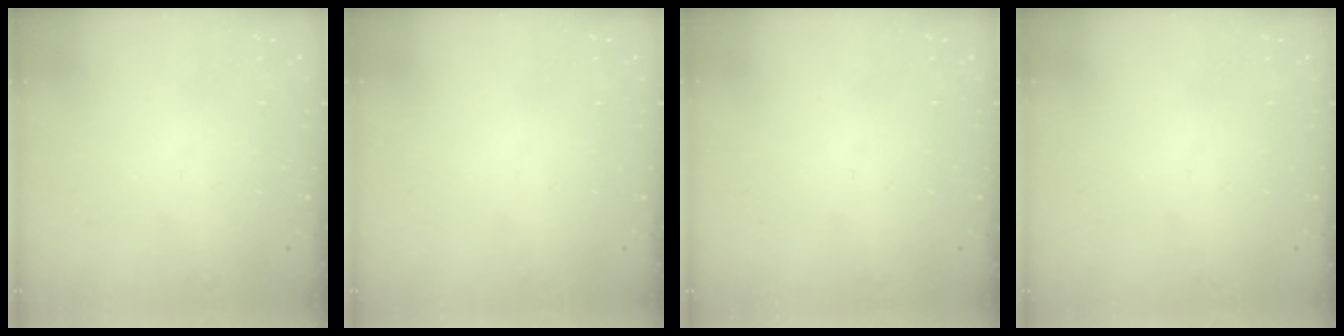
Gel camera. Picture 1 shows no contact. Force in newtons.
{"total": 0.0}
{"total": 0.0}
{"total": 0.0}